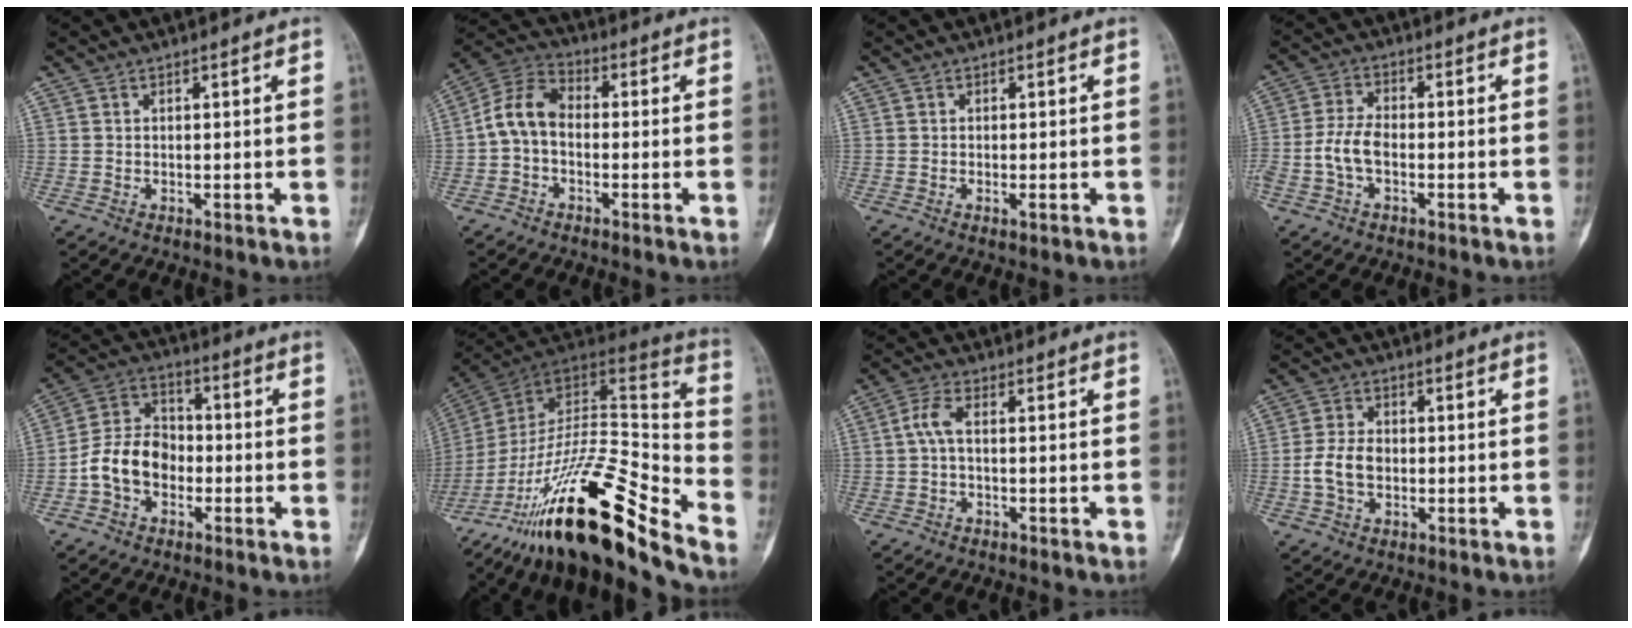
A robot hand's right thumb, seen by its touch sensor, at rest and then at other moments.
{"total": 8.3, "force": [-1.0, 5.6, 6.0], "torque": [-0.108, 0.030, -0.036]}
{"total": 1.1, "force": [-0.5, 0.3, 1.0], "torque": [-0.018, -0.001, -0.007]}
{"total": 5.7, "force": [-1.7, 3.2, 4.5], "torque": [-0.096, 0.021, -0.040]}
{"total": 10.7, "force": [-3.0, 7.9, 6.5], "torque": [-0.104, 0.041, -0.066]}
{"total": 29.3, "force": [-20.1, 7.2, 20.0], "torque": [-0.288, 0.086, -0.333]}
{"total": 3.5, "force": [-0.3, 1.3, 3.2], "torque": [-0.075, 0.009, -0.010]}
{"total": 6.2, "force": [-1.0, 4.3, 4.4], "torque": [-0.087, 0.015, -0.022]}